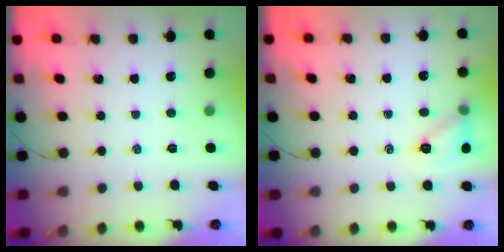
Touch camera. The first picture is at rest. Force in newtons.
{"total": 10.0, "press": 9.8, "slide": 1.7}